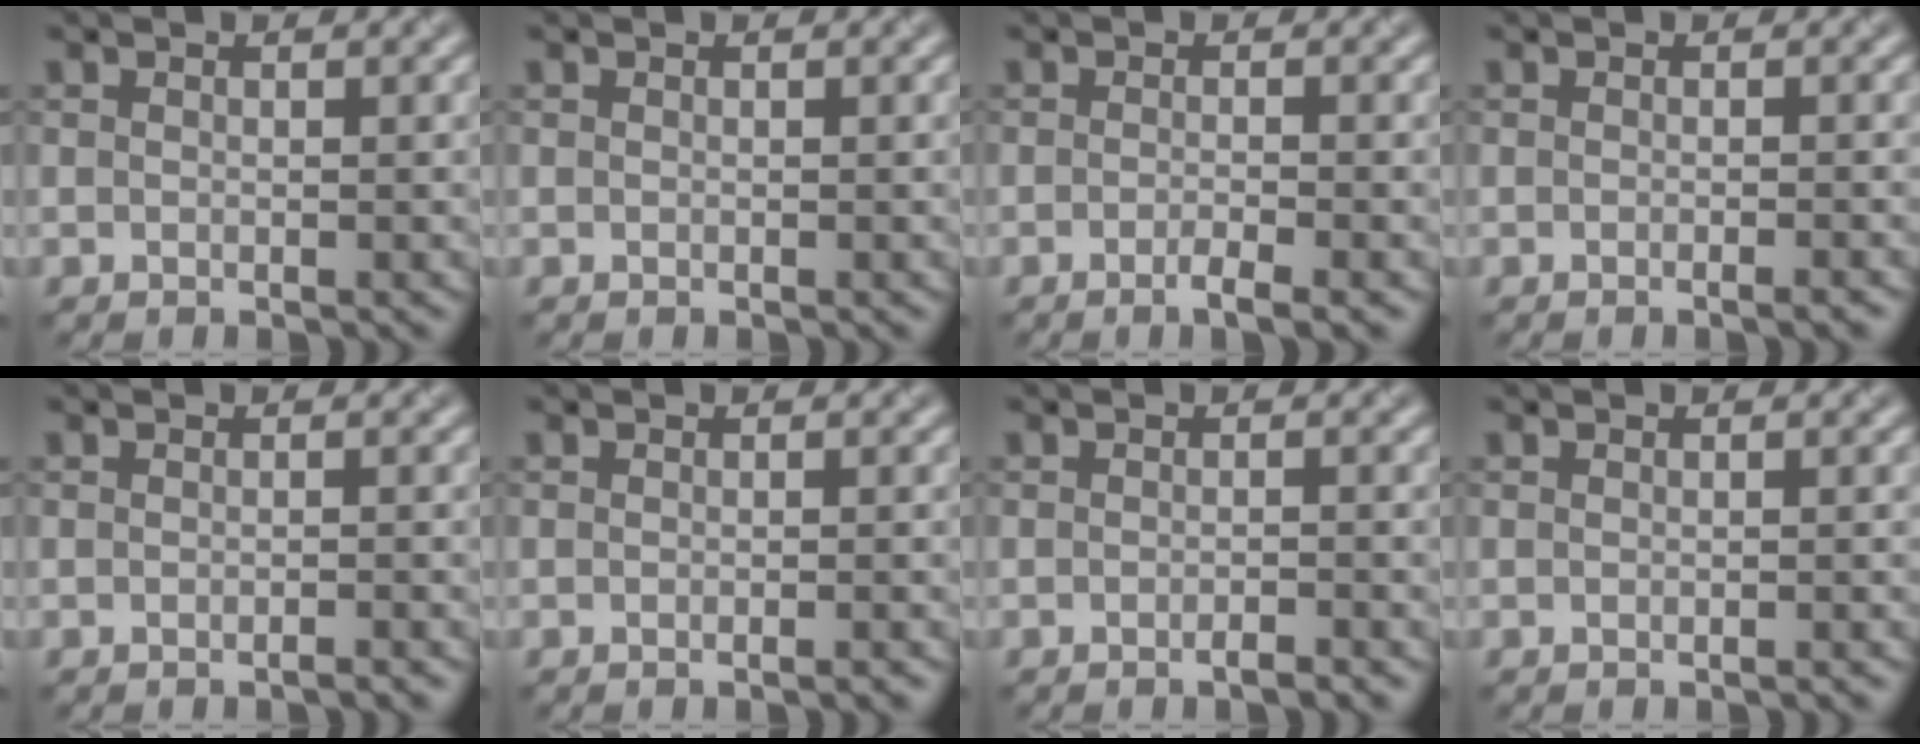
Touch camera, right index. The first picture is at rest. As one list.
[{"total": 0.0}, {"total": 2.1, "force": [-1.0, 0.7, 1.7], "torque": [-0.023, -0.001, -0.021]}, {"total": 1.7, "force": [-0.6, 0.6, 1.4], "torque": [-0.007, -0.001, -0.004]}, {"total": 1.2, "force": [-0.7, 0.4, 0.9], "torque": [-0.004, 0.001, -0.008]}, {"total": 1.4, "force": [-0.6, 0.5, 1.2], "torque": [-0.007, -0.001, -0.004]}, {"total": 1.5, "force": [-1.0, 0.4, 1.0], "torque": [-0.009, 0.000, -0.016]}, {"total": 0.8, "force": [-0.4, 0.3, 0.7], "torque": [-0.004, 0.000, -0.003]}]